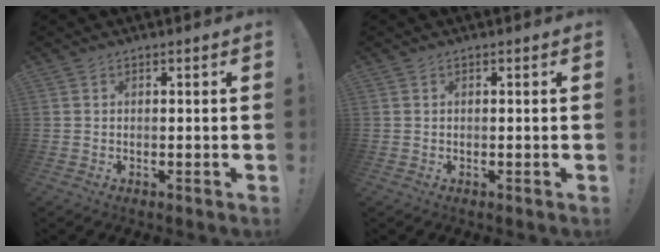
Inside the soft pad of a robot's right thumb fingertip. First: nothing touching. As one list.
[{"total": 0.0}]